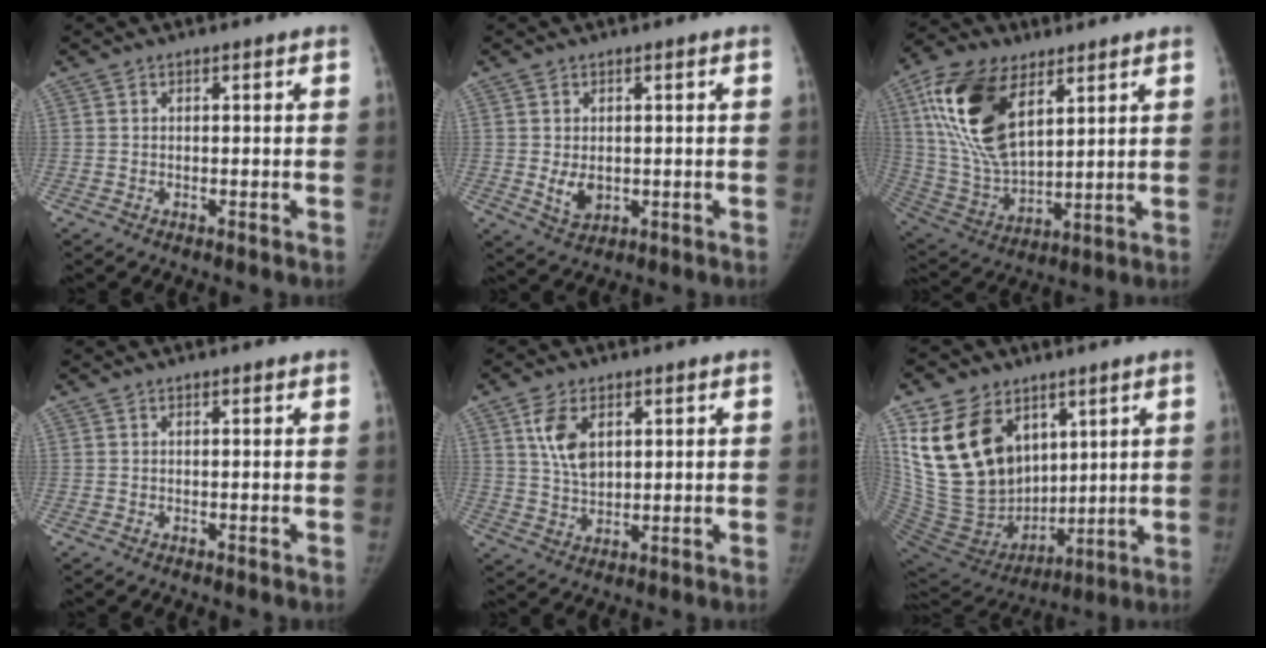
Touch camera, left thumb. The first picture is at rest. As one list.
[{"total": 4.7, "force": [-0.3, 3.4, 3.2], "torque": [-0.043, -0.005, 0.006]}, {"total": 20.5, "force": [8.5, 10.8, 15.2], "torque": [-0.282, -0.029, 0.166]}, {"total": 0.0}, {"total": 7.6, "force": [2.6, 4.7, 5.4], "torque": [-0.085, -0.010, 0.054]}, {"total": 22.7, "force": [9.1, 15.8, 13.5], "torque": [-0.233, -0.031, 0.190]}]